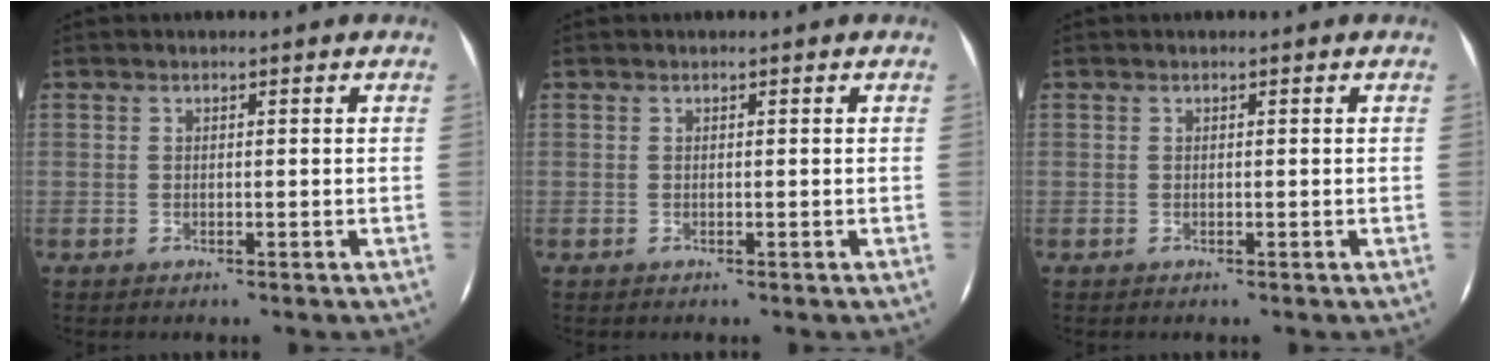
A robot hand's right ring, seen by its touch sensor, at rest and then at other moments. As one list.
[{"total": 0.0}, {"total": 0.0}]